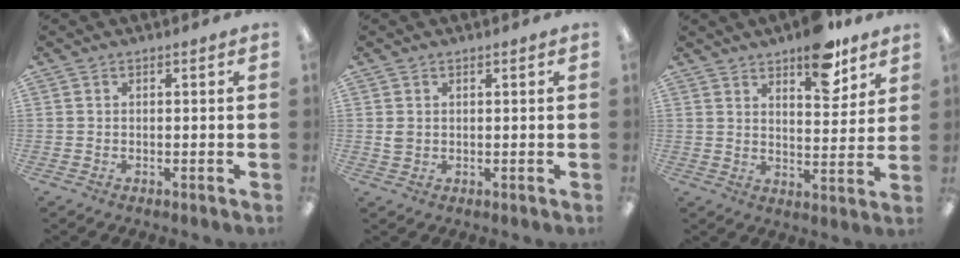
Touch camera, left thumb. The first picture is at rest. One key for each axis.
{"total": 1.9, "fx": 0.7, "fy": 1.6, "fz": 0.8, "tx": -0.009, "ty": 0.001, "tz": 0.011}
{"total": 11.5, "fx": 8.3, "fy": 4.6, "fz": 6.5, "tx": -0.069, "ty": -0.051, "tz": 0.137}